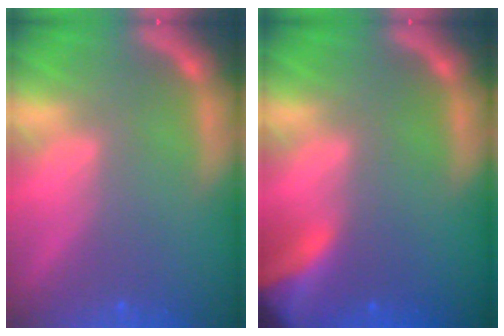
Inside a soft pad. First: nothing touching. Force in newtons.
{"total": 7.4}